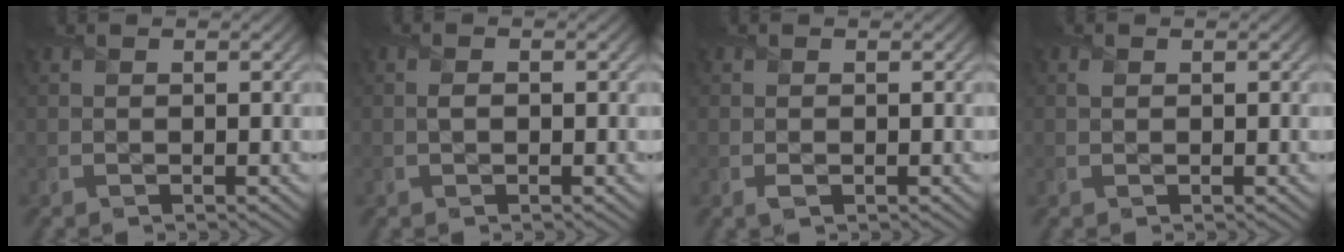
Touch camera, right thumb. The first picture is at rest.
{"total": 0.9, "force": [0.0, 0.6, 0.7], "torque": [-0.015, -0.001, -0.001]}
{"total": 0.9, "force": [-0.2, 0.6, 0.6], "torque": [-0.014, -0.003, -0.006]}
{"total": 0.6, "force": [0.2, 0.5, 0.2], "torque": [-0.004, -0.001, 0.002]}